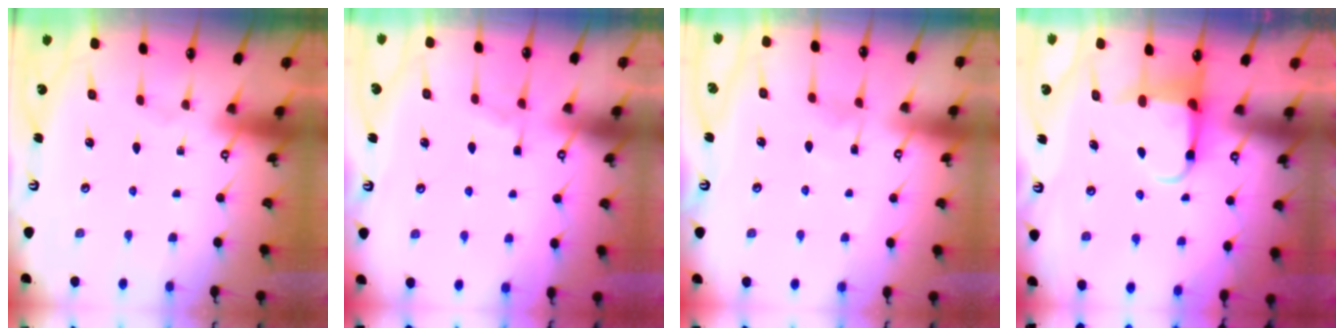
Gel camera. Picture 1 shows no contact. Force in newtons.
{"total": 3.2, "press": 3.2, "slide": 0.5}
{"total": 4.7, "press": 4.6, "slide": 0.6}
{"total": 4.5, "press": 4.5, "slide": 0.3}